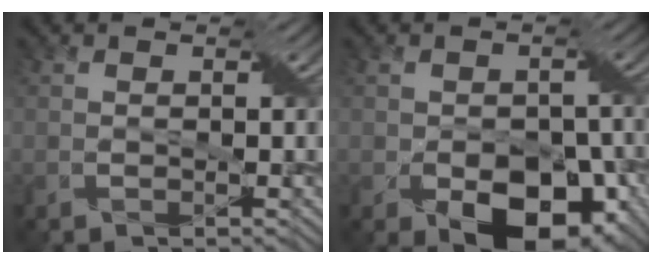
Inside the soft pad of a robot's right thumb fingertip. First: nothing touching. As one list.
[{"total": 11.0, "force": [-4.7, 6.9, 7.3], "torque": [-0.113, -0.030, -0.064]}]